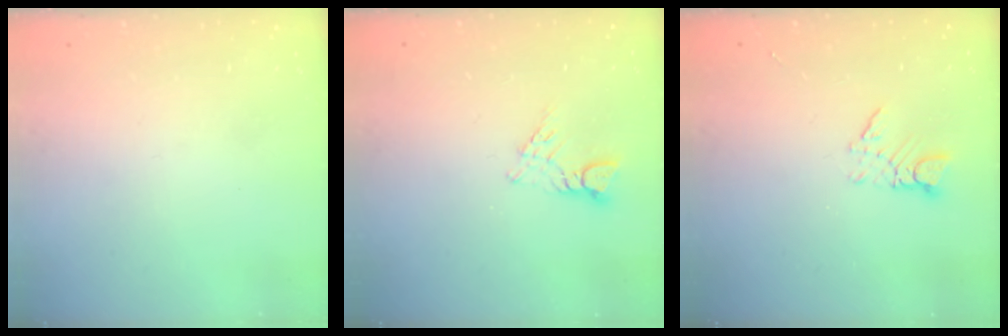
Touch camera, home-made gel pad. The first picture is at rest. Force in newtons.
{"total": 3.3, "press": 3.3, "slide": 0.4}
{"total": 3.9, "press": 3.9, "slide": 0.5}